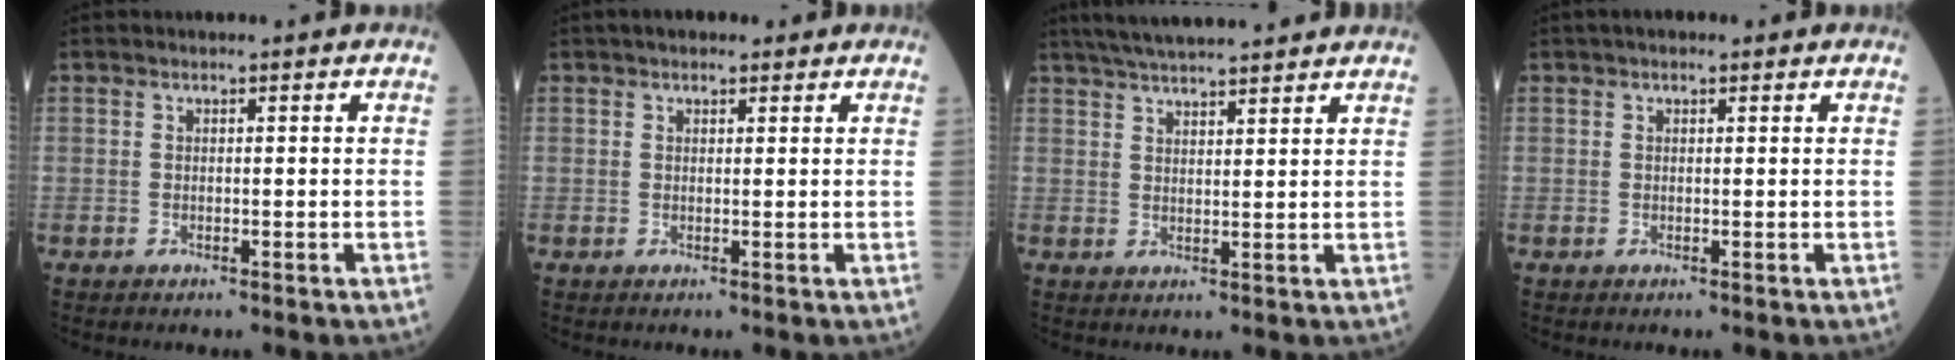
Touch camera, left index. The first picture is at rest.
{"total": 2.8, "force": [2.0, 1.3, 1.4], "torque": [-0.020, 0.020, 0.025]}
{"total": 11.7, "force": [10.4, 1.1, 5.4], "torque": [-0.091, 0.032, 0.151]}
{"total": 1.4, "force": [0.9, 0.7, 0.9], "torque": [-0.020, 0.011, 0.010]}